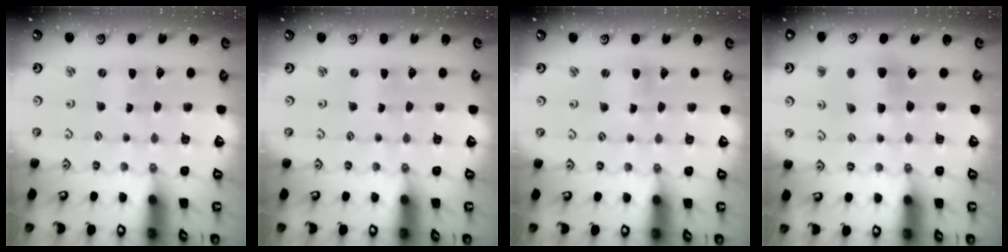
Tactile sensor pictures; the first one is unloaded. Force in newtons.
{"total": 0.0}
{"total": 2.8, "press": 2.8, "slide": 0.3}
{"total": 6.0, "press": 6.0, "slide": 0.5}